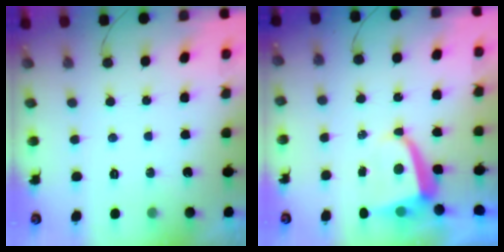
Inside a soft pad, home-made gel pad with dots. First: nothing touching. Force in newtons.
{"total": 4.5, "press": 4.5, "slide": 0.5}